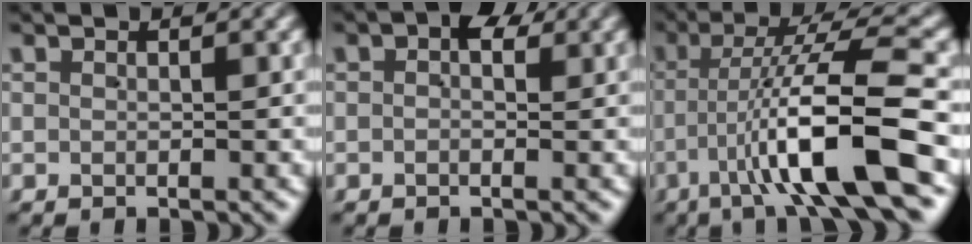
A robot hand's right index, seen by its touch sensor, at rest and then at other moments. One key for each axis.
{"total": 2.3, "fx": 0.5, "fy": 1.2, "fz": 2.0, "tx": -0.021, "ty": 0.001, "tz": 0.002}
{"total": 8.6, "fx": -2.1, "fy": 1.4, "fz": 8.2, "tx": -0.143, "ty": -0.007, "tz": -0.026}